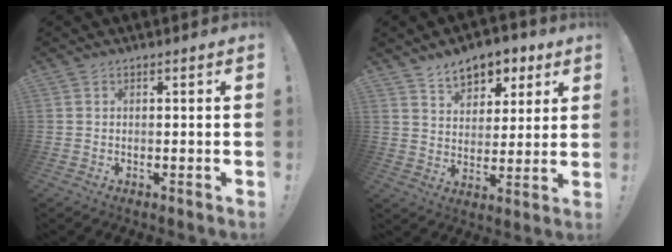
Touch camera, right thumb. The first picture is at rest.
{"total": 9.6, "force": [6.5, 6.0, 3.7], "torque": [-0.041, -0.045, 0.120]}